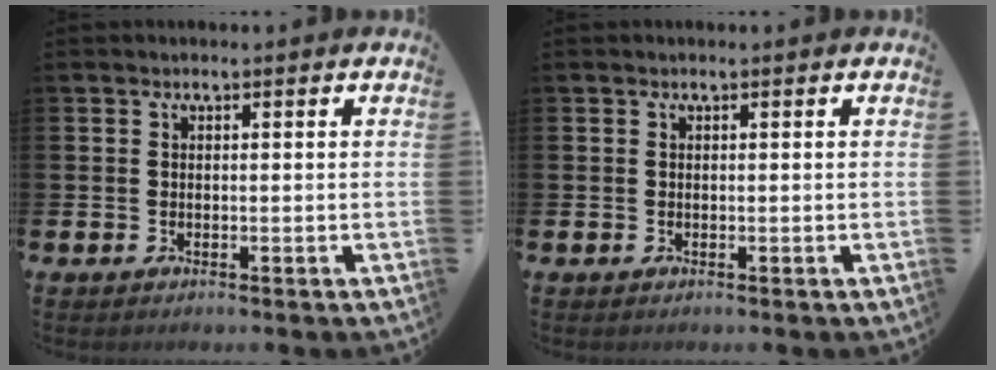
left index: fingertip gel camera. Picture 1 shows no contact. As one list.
[{"total": 0.0}]